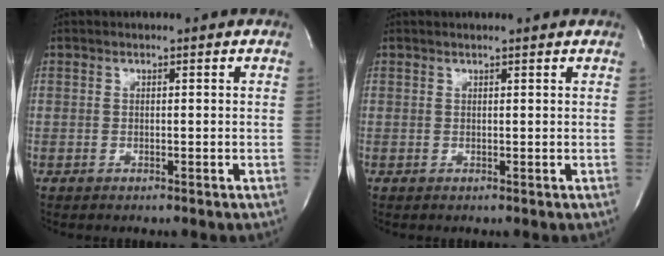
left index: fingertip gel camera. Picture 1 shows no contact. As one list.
[{"total": 2.4, "force": [2.2, -0.1, 0.8], "torque": [-0.015, 0.013, 0.027]}]